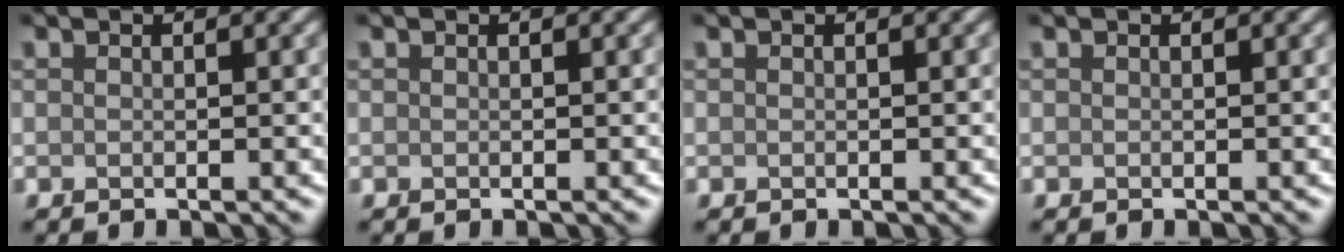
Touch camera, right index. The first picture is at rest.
{"total": 0.0}
{"total": 0.0}
{"total": 0.0}